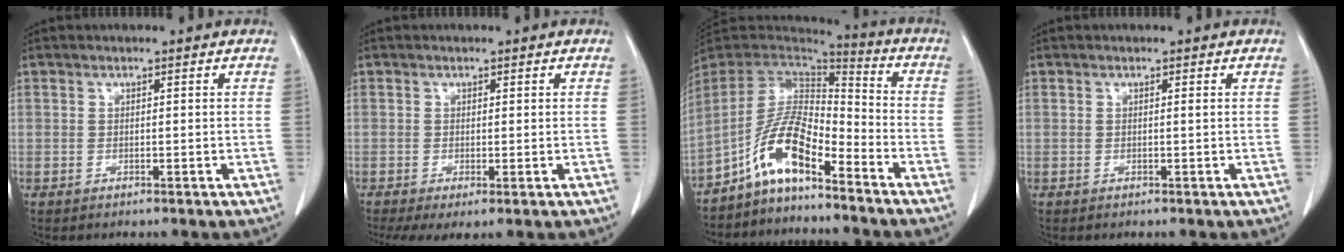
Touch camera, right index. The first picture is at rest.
{"total": 4.4, "force": [-2.1, 1.4, 3.6], "torque": [-0.063, -0.014, -0.034]}
{"total": 10.2, "force": [-6.4, 2.9, 7.4], "torque": [-0.151, 0.024, -0.120]}
{"total": 0.0}